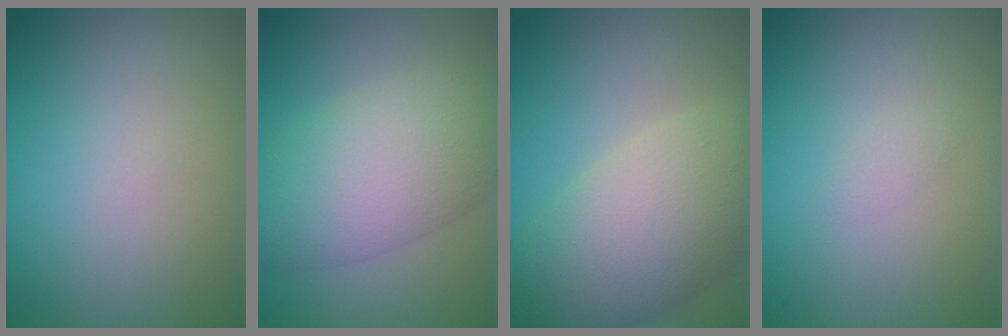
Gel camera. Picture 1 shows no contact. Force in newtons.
{"total": 7.3, "press": 7.3, "slide": 0.5}
{"total": 8.4, "press": 8.4, "slide": 0.6}
{"total": 0.7, "press": 0.7, "slide": 0.1}